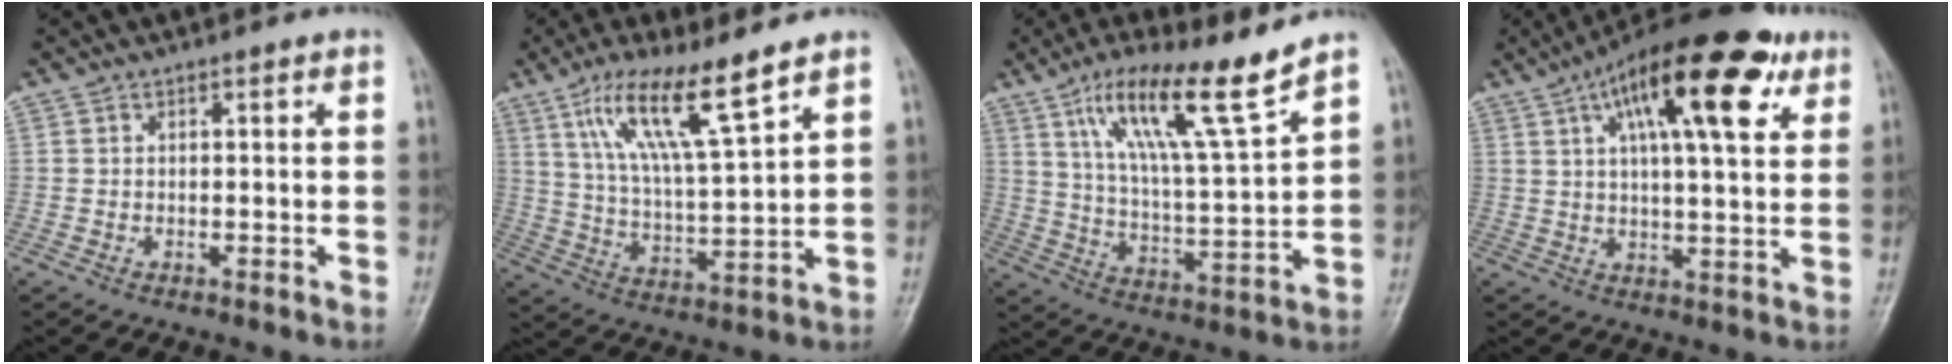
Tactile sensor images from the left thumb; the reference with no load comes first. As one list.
[{"total": 13.9, "force": [8.6, 2.2, 10.7], "torque": [-0.192, -0.038, 0.167]}, {"total": 15.2, "force": [9.9, 1.5, 11.5], "torque": [-0.194, -0.053, 0.181]}, {"total": 19.7, "force": [9.1, 6.6, 16.2], "torque": [-0.234, -0.002, 0.137]}]